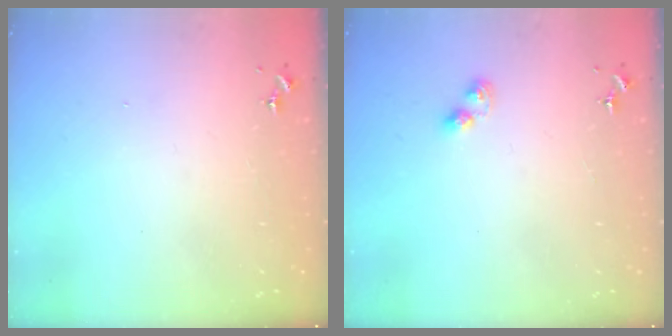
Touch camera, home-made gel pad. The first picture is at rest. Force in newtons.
{"total": 2.6, "press": 2.6, "slide": 0.4}